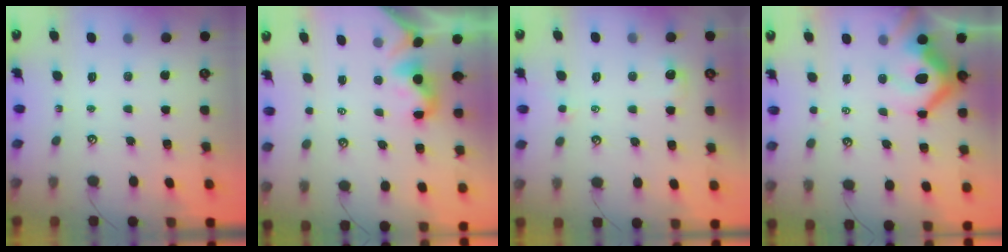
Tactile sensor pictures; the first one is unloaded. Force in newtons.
{"total": 2.0, "press": 2.0, "slide": 0.4}
{"total": 1.4, "press": 1.3, "slide": 0.6}
{"total": 9.7, "press": 9.5, "slide": 1.7}